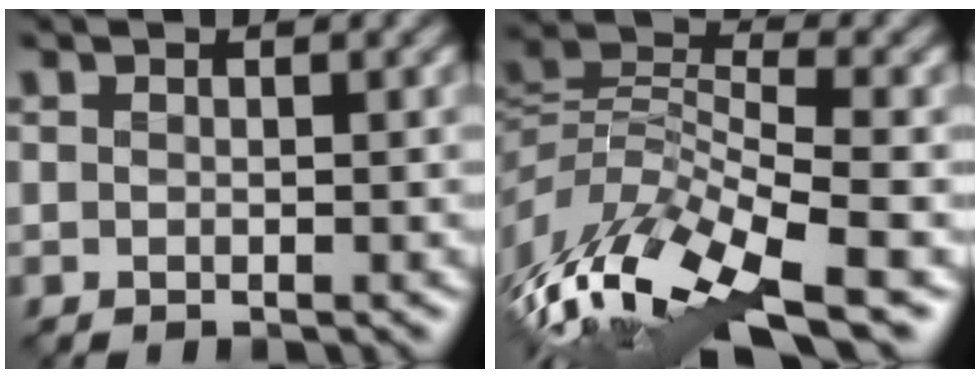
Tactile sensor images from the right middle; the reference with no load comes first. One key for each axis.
{"total": 11.5, "fx": -5.7, "fy": 4.5, "fz": 9.0, "tx": -0.189, "ty": 0.004, "tz": -0.105}